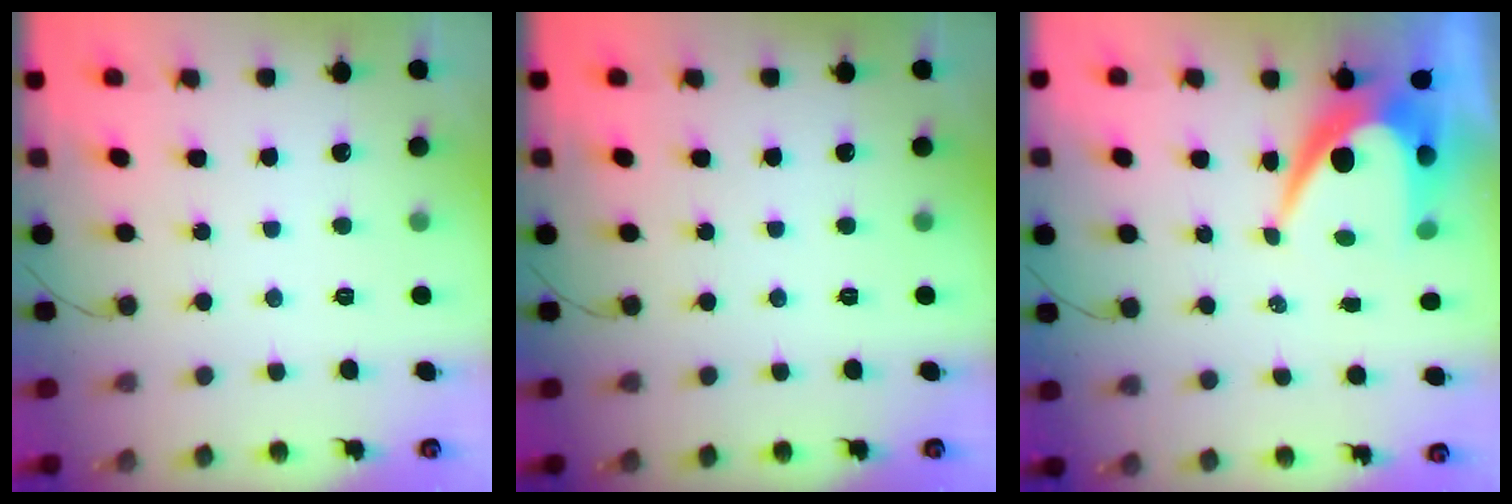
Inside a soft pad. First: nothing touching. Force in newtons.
{"total": 0.0}
{"total": 9.9, "press": 9.8, "slide": 1.0}